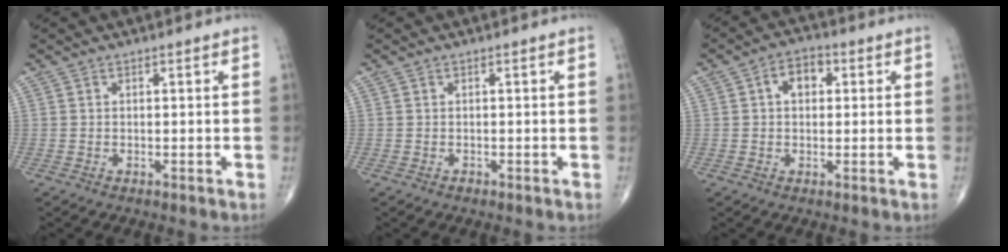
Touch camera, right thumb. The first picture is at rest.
{"total": 0.0}
{"total": 5.1, "force": [1.1, 3.5, 3.5], "torque": [-0.042, 0.012, 0.011]}